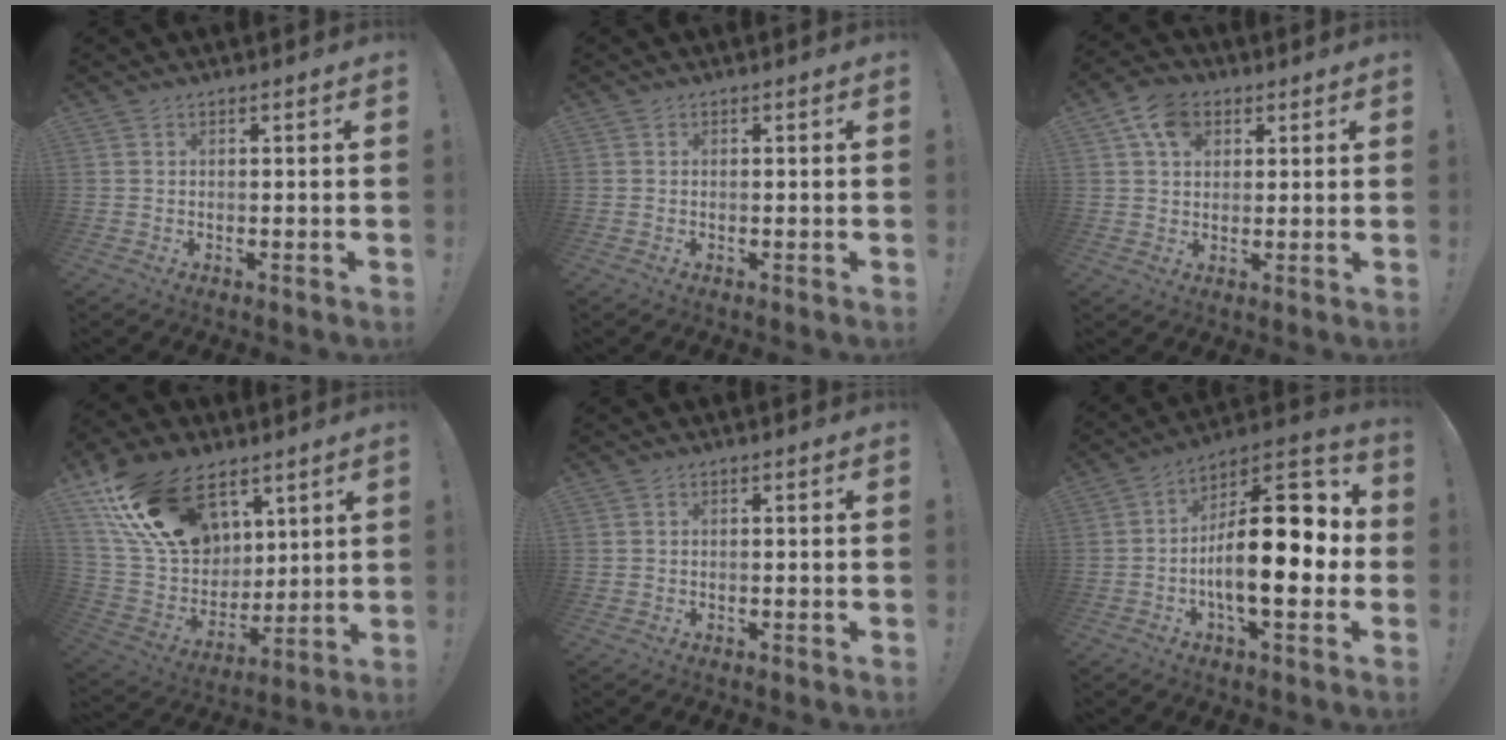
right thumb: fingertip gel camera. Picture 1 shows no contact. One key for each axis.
{"total": 0.0}
{"total": 9.5, "fx": 4.2, "fy": 6.8, "fz": 5.2, "tx": -0.080, "ty": -0.006, "tz": 0.082}
{"total": 24.3, "fx": 13.6, "fy": 15.0, "fz": 13.3, "tx": -0.263, "ty": -0.072, "tz": 0.269}
{"total": 0.7, "fx": -0.5, "fy": 0.5, "fz": 0.2, "tx": -0.004, "ty": 0.002, "tz": -0.008}
{"total": 22.1, "fx": -1.6, "fy": 9.1, "fz": 20.0, "tx": -0.310, "ty": 0.001, "tz": -0.025}